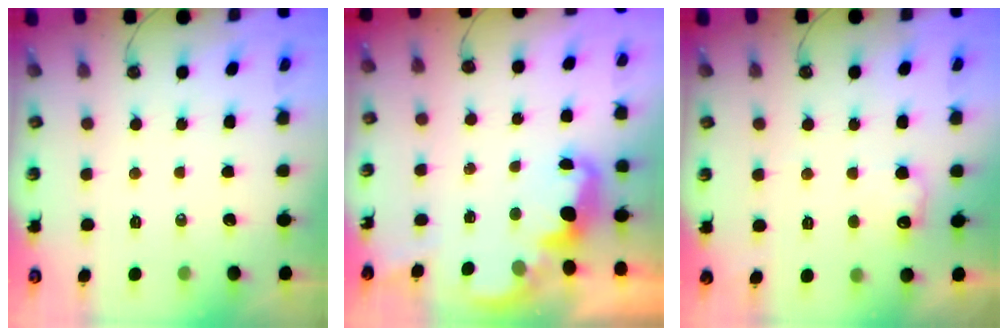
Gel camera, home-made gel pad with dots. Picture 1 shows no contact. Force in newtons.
{"total": 2.8, "press": 2.7, "slide": 0.7}
{"total": 7.9, "press": 7.8, "slide": 0.6}